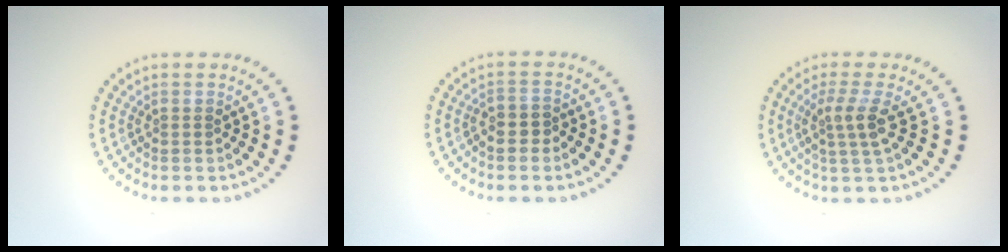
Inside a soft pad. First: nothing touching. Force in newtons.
{"total": 1.4, "press": 1.2, "slide": 0.6}
{"total": 2.6, "press": 2.0, "slide": 1.7}